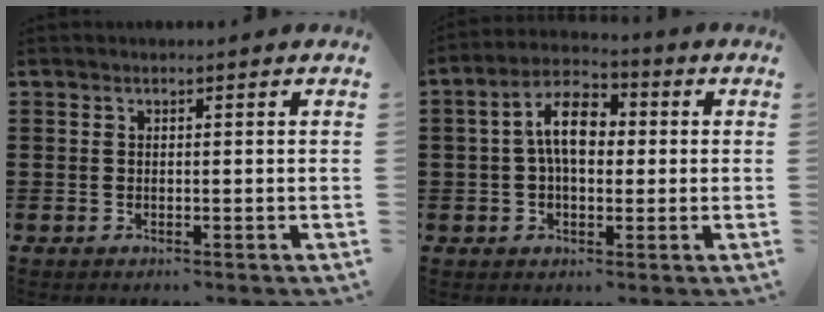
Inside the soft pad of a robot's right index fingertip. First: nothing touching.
{"total": 8.0, "force": [0.7, 4.3, 6.7], "torque": [-0.130, 0.013, 0.006]}